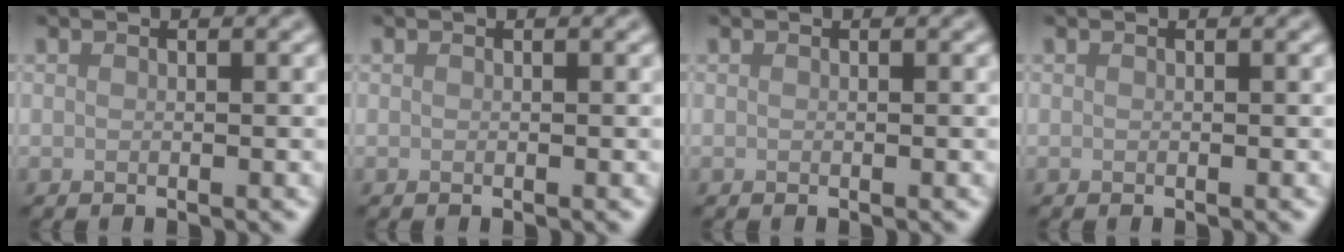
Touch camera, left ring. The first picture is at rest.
{"total": 0.0}
{"total": 0.0}
{"total": 0.0}